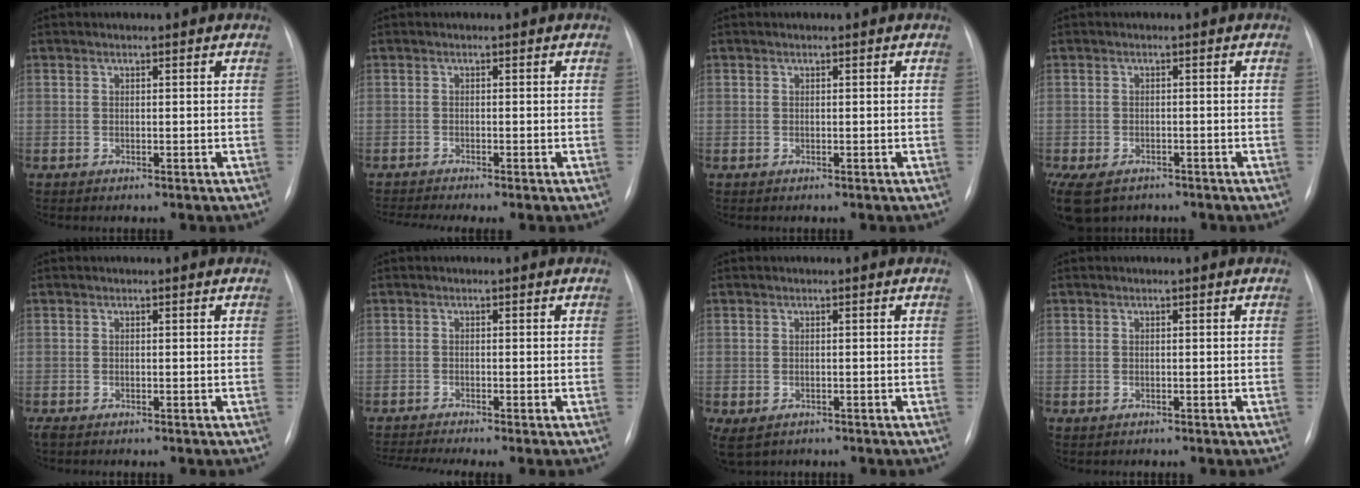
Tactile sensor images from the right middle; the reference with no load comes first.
{"total": 3.7, "force": [-3.2, -0.9, 1.7], "torque": [-0.028, -0.007, -0.052]}
{"total": 0.0}
{"total": 9.1, "force": [-5.8, 5.7, 4.1], "torque": [-0.103, -0.010, -0.083]}
{"total": 0.9, "force": [-0.6, 0.4, 0.6], "torque": [-0.006, -0.001, -0.007]}
{"total": 4.4, "force": [-3.7, -1.0, 2.2], "torque": [-0.040, -0.009, -0.061]}
{"total": 3.4, "force": [-1.7, 2.4, 1.8], "torque": [-0.033, -0.006, -0.019]}
{"total": 0.0}